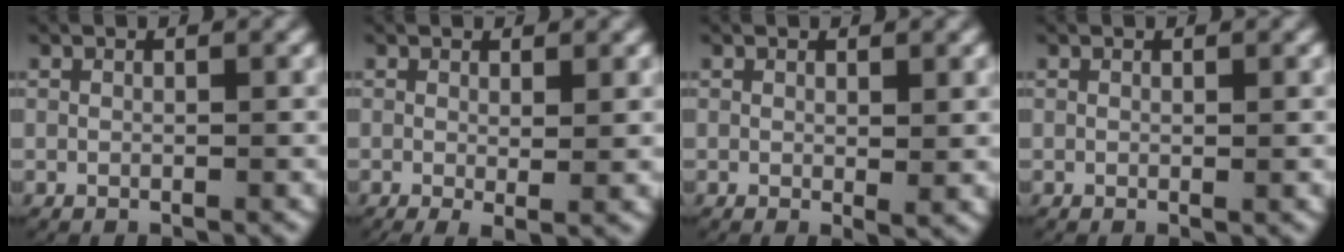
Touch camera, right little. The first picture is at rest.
{"total": 1.5, "force": [-0.2, 0.3, 1.5], "torque": [-0.019, -0.011, 0.000]}
{"total": 0.9, "force": [0.3, 0.3, 0.8], "torque": [-0.007, -0.008, 0.009]}
{"total": 0.0}